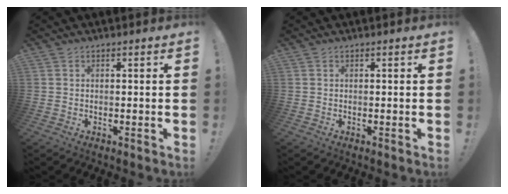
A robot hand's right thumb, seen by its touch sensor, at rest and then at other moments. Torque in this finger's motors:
{"motor_torque": [0.00, 0.00, 0.00, 0.00, 0.00]}